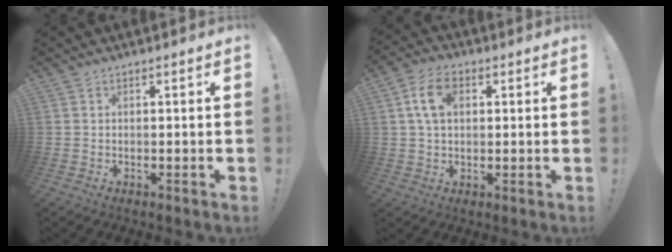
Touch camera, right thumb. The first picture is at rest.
{"total": 8.8, "force": [2.4, 5.7, 6.3], "torque": [-0.120, 0.006, 0.044]}